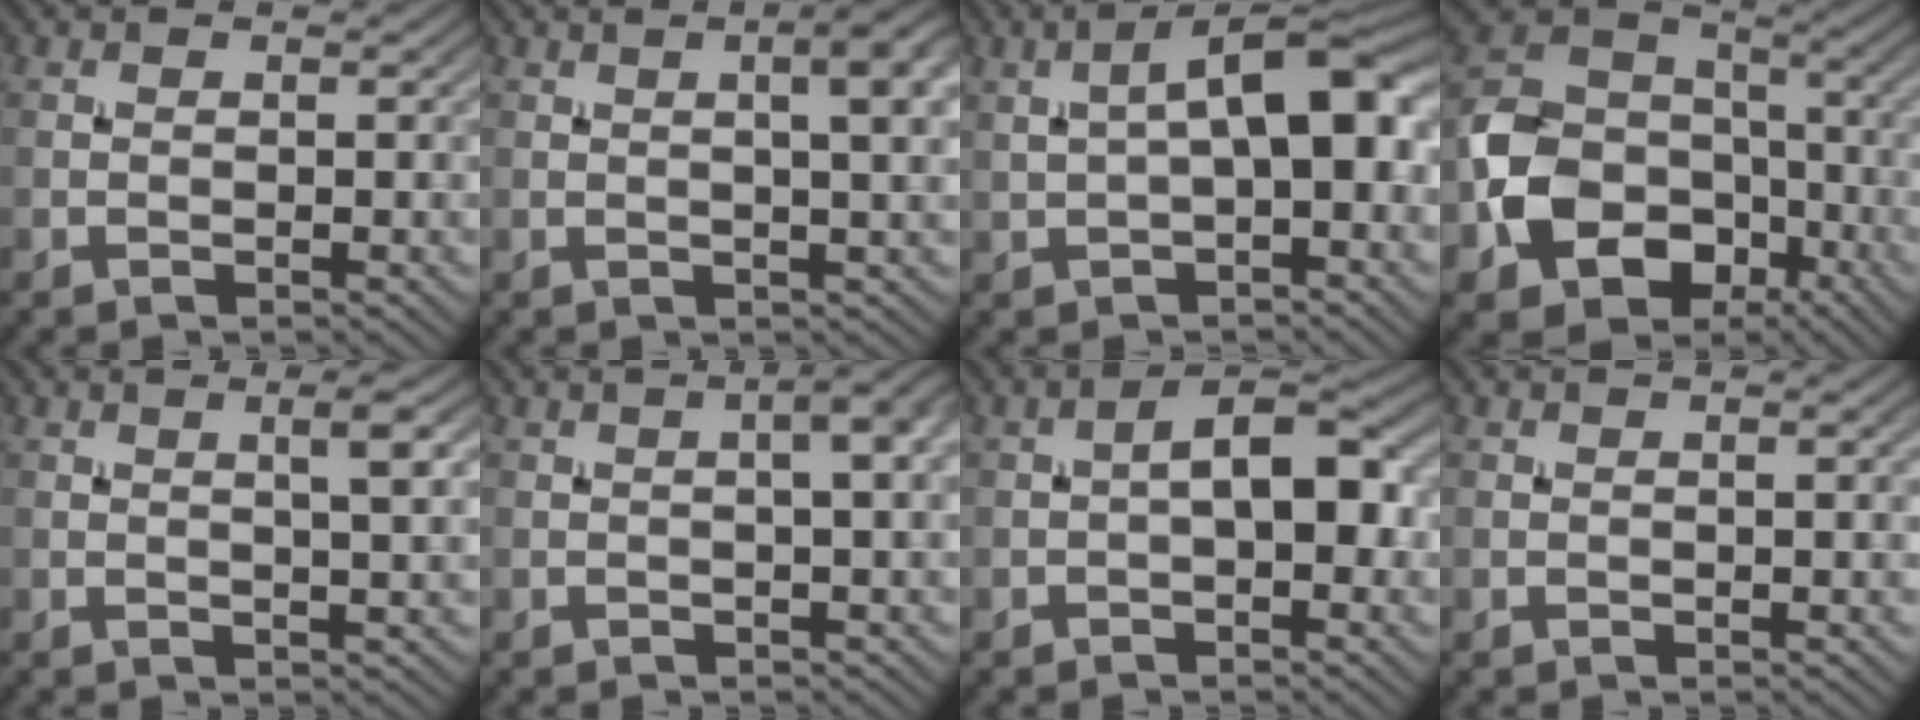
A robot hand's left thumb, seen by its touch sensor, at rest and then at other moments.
{"total": 5.8, "force": [1.8, 1.3, 5.3], "torque": [-0.065, 0.014, 0.021]}
{"total": 7.8, "force": [0.7, 3.0, 7.1], "torque": [-0.124, 0.015, 0.014]}
{"total": 12.8, "force": [-5.0, 9.5, 7.0], "torque": [-0.158, -0.024, -0.099]}
{"total": 2.9, "force": [1.0, 0.0, 2.7], "torque": [-0.044, 0.006, 0.018]}
{"total": 3.3, "force": [0.5, 0.5, 3.3], "torque": [-0.046, 0.015, 0.006]}
{"total": 5.2, "force": [-0.4, 2.2, 4.8], "torque": [-0.066, 0.015, -0.014]}
{"total": 0.5, "force": [0.2, -0.2, 0.5], "torque": [-0.009, 0.003, 0.003]}